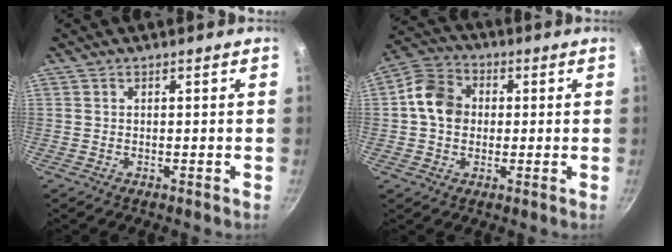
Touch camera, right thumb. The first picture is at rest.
{"total": 9.2, "force": [0.6, 7.5, 5.3], "torque": [-0.071, 0.016, -0.008]}